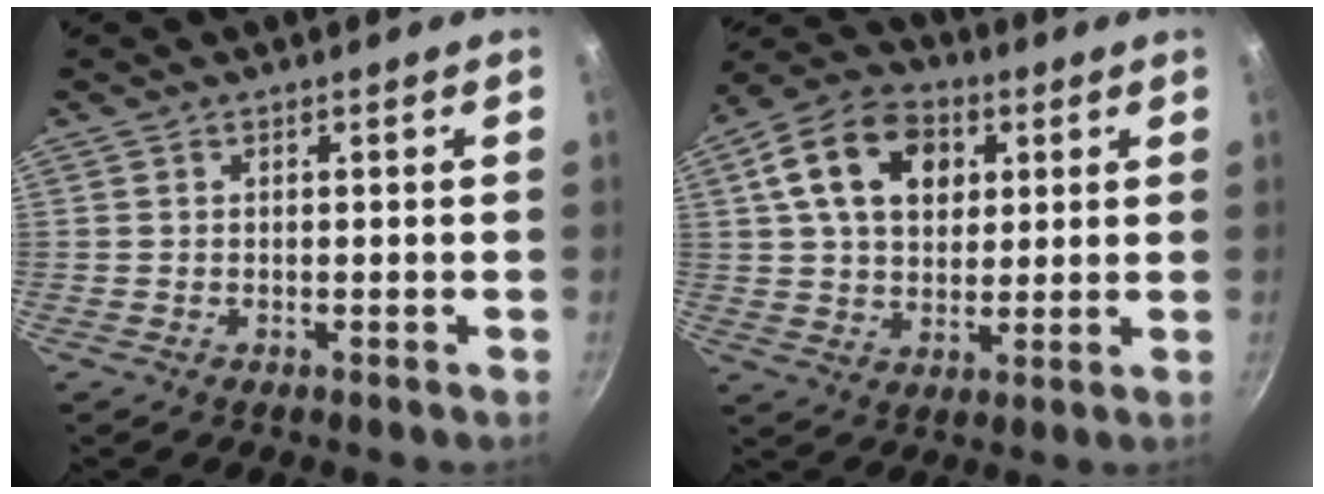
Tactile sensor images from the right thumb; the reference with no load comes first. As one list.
[{"total": 15.3, "force": [4.8, 10.8, 9.8], "torque": [-0.147, 0.006, 0.071]}]